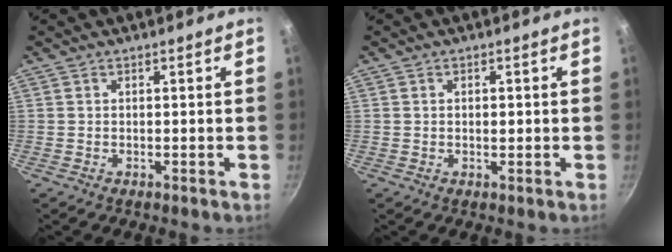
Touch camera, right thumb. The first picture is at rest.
{"total": 1.4, "force": [0.1, 0.9, 1.1], "torque": [-0.014, 0.002, 0.004]}